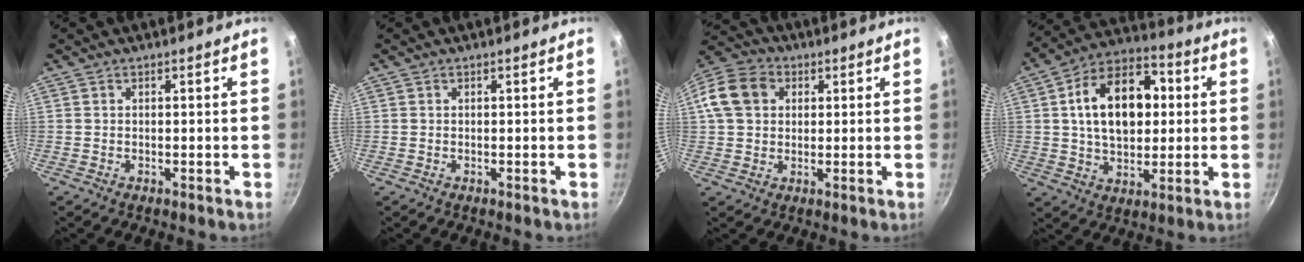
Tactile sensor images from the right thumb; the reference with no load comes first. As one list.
[{"total": 0.0}, {"total": 10.9, "force": [2.4, 8.8, 6.1], "torque": [-0.095, 0.019, 0.027]}, {"total": 18.2, "force": [2.6, 11.9, 13.5], "torque": [-0.181, 0.020, 0.033]}]